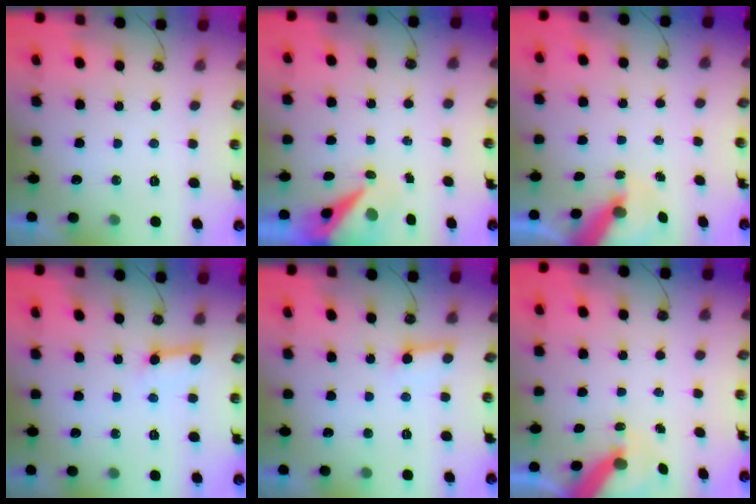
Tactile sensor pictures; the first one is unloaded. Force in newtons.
{"total": 8.6, "press": 8.5, "slide": 1.0}
{"total": 8.2, "press": 8.1, "slide": 0.9}
{"total": 4.1, "press": 4.1, "slide": 0.4}
{"total": 4.7, "press": 4.7, "slide": 0.4}
{"total": 8.3, "press": 8.2, "slide": 0.7}